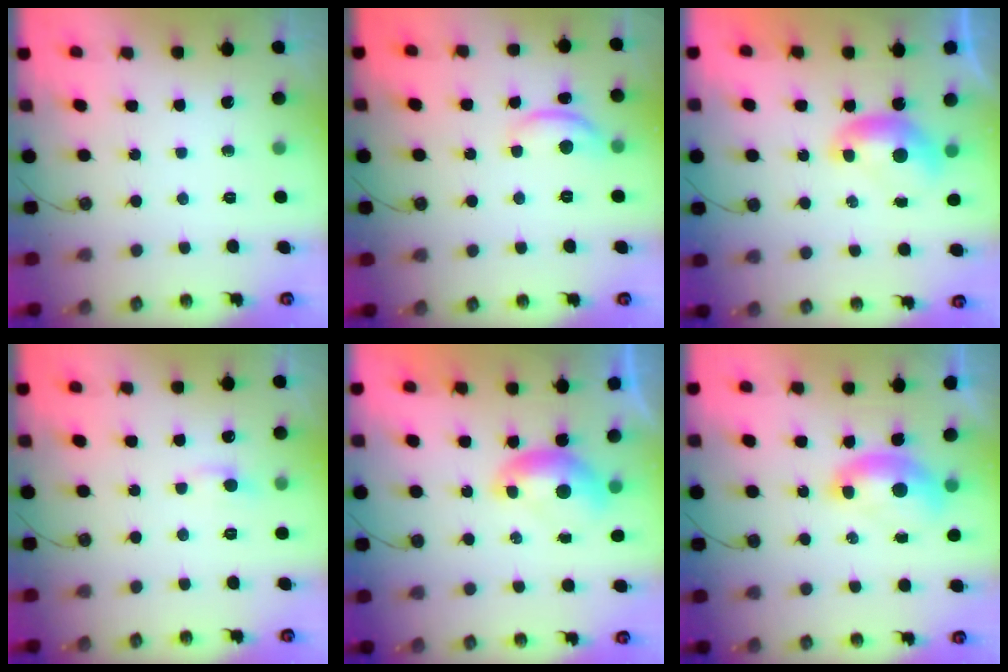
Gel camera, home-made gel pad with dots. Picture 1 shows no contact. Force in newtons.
{"total": 4.5, "press": 4.5, "slide": 0.4}
{"total": 0.0}
{"total": 0.6, "press": 0.0, "slide": 0.6}
{"total": 0.0}
{"total": 2.0, "press": 1.9, "slide": 0.6}